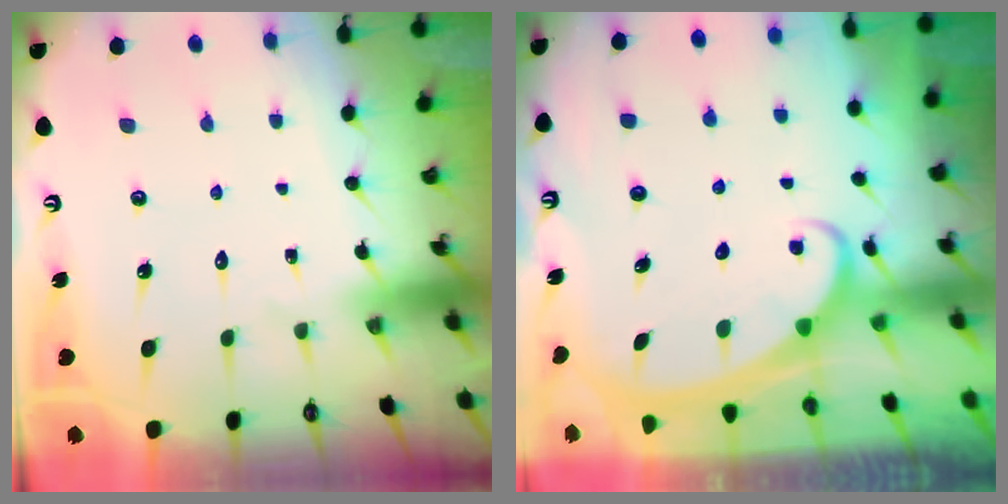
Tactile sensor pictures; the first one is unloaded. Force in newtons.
{"total": 2.3, "press": 2.3, "slide": 0.3}